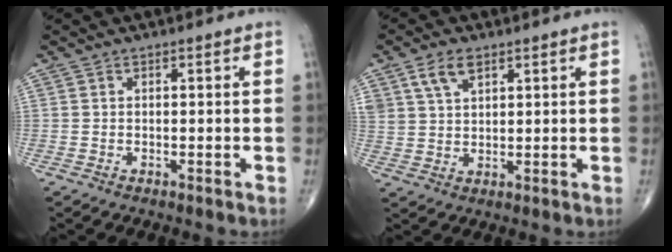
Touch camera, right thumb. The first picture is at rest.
{"total": 5.6, "force": [3.1, 3.1, 3.5], "torque": [-0.060, -0.010, 0.063]}